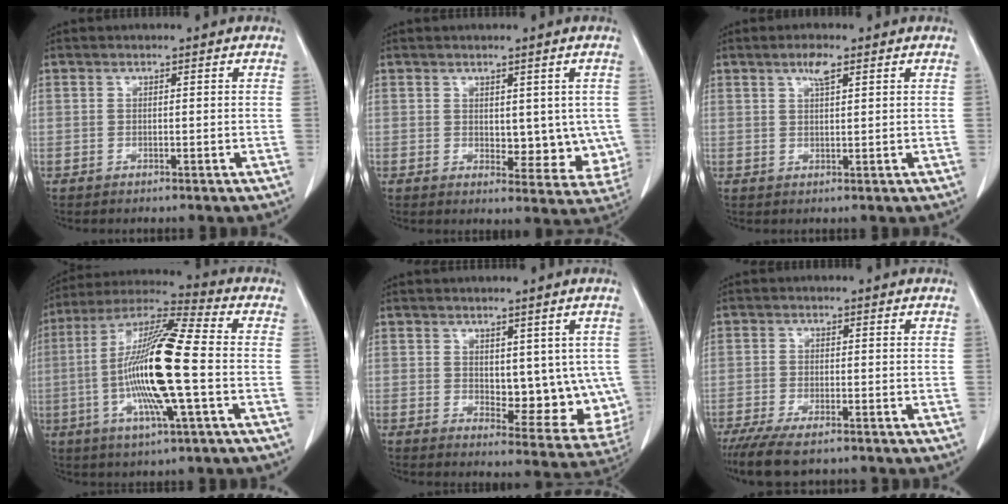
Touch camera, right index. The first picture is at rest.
{"total": 7.5, "force": [0.5, 4.3, 6.1], "torque": [-0.051, -0.009, 0.015]}
{"total": 2.7, "force": [1.7, 0.6, 2.1], "torque": [-0.040, 0.004, 0.029]}
{"total": 17.6, "force": [-2.5, 0.9, 17.4], "torque": [-0.342, -0.002, -0.055]}
{"total": 10.3, "force": [1.0, 5.4, 8.8], "torque": [-0.094, -0.007, 0.029]}
{"total": 7.4, "force": [-5.7, 1.8, 4.4], "torque": [-0.071, -0.016, -0.093]}